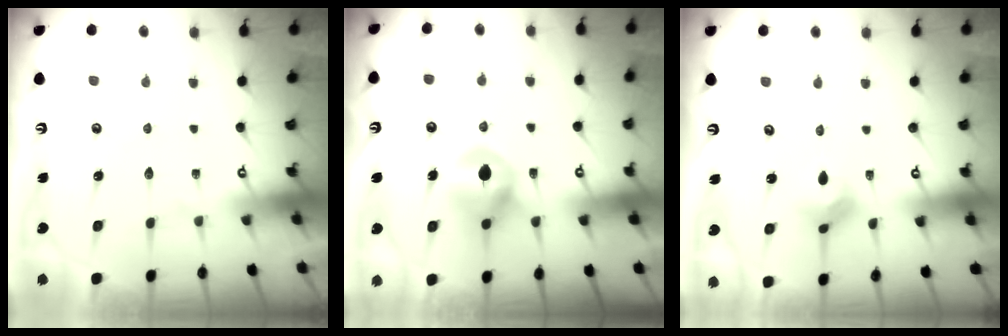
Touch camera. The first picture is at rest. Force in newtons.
{"total": 9.1, "press": 9.1, "slide": 0.3}
{"total": 3.9, "press": 3.9, "slide": 0.6}